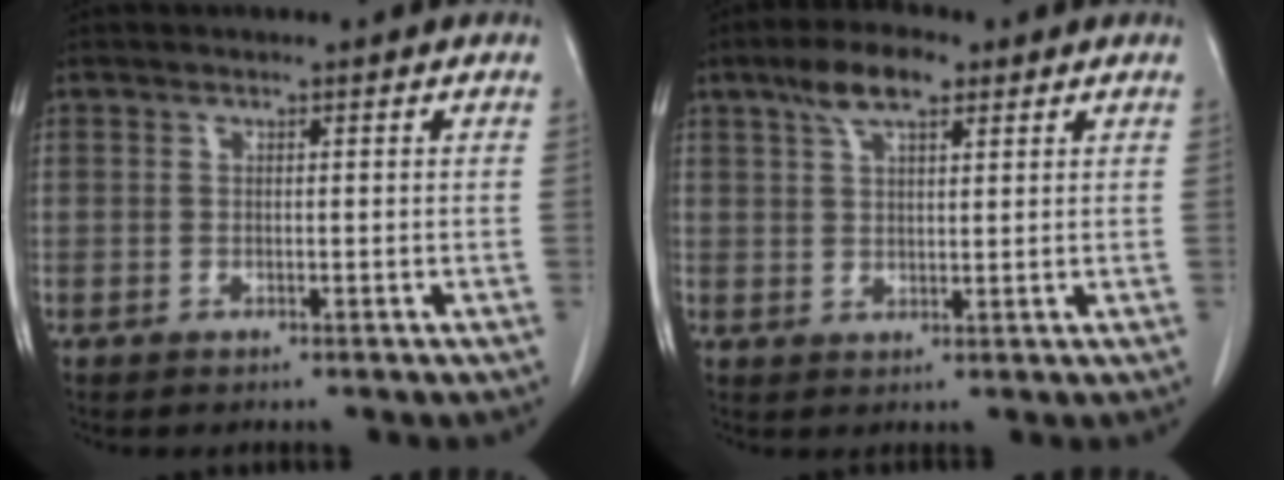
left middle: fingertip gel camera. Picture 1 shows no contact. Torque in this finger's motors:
{"motor_torque": [0.31, -0.19, -0.06, 0.01]}